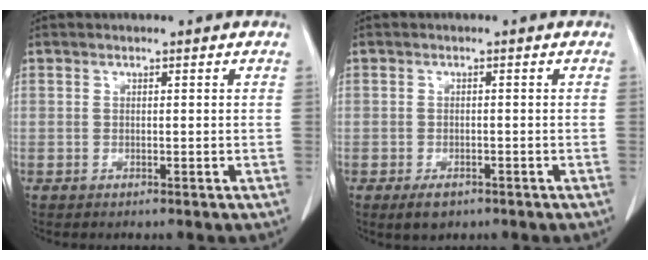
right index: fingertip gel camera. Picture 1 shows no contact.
{"total": 2.8, "force": [-1.7, 1.6, 1.5], "torque": [-0.025, -0.002, -0.020]}